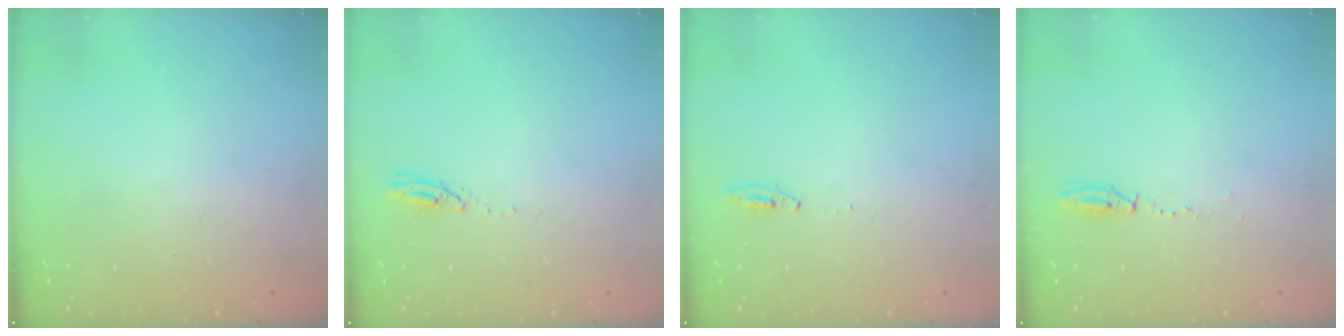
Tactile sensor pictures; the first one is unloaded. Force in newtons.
{"total": 3.0, "press": 2.9, "slide": 0.4}
{"total": 3.3, "press": 3.1, "slide": 1.2}
{"total": 3.6, "press": 3.5, "slide": 0.8}